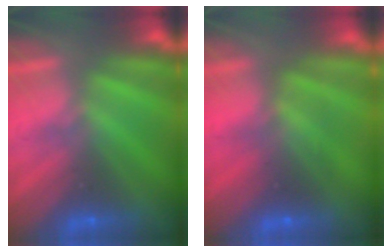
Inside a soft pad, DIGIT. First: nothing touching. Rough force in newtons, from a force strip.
{"total": 2.6}